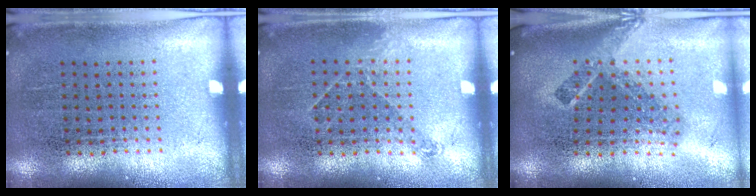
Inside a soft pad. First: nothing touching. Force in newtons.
{"total": 1.0, "press": 0.8, "slide": 0.6}
{"total": 2.2, "press": 1.5, "slide": 1.7}